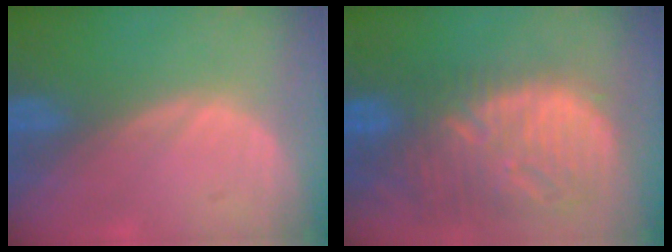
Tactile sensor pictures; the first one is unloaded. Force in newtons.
{"total": 13.5, "press": 11.6, "slide": 6.9}